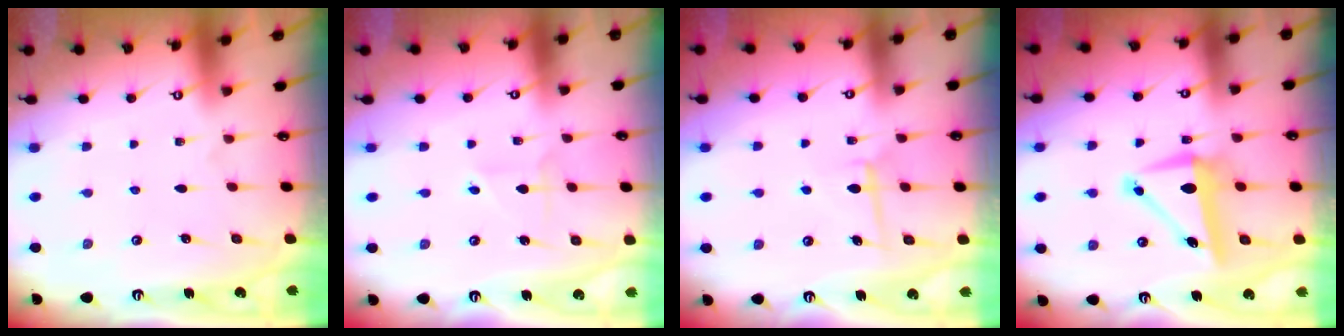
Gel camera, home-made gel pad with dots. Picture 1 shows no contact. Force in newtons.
{"total": 3.0, "press": 3.0, "slide": 0.2}
{"total": 7.1, "press": 7.0, "slide": 0.7}
{"total": 9.7, "press": 9.4, "slide": 2.3}